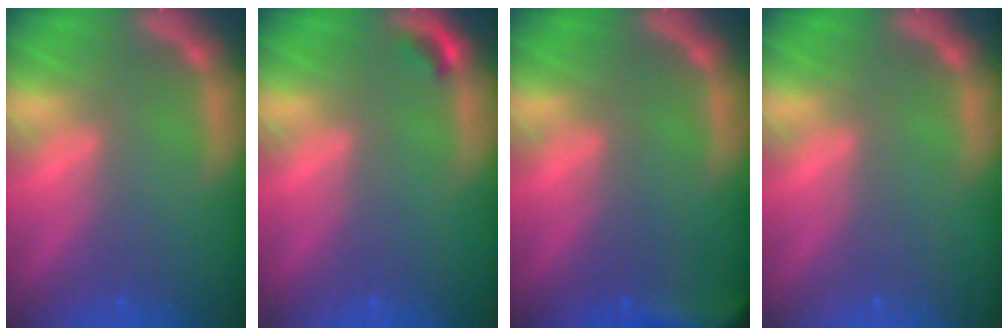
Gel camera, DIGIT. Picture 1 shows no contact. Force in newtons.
{"total": 0.9}
{"total": 7.0}
{"total": 0.0}